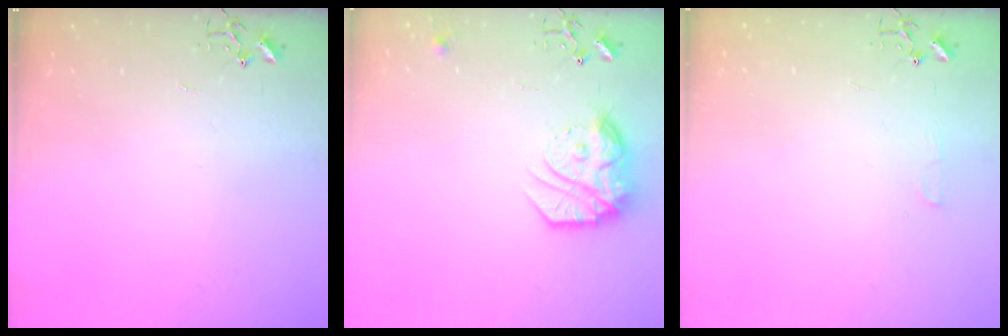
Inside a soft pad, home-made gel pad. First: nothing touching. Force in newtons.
{"total": 16.9, "press": 16.8, "slide": 1.4}
{"total": 4.7, "press": 4.6, "slide": 0.7}